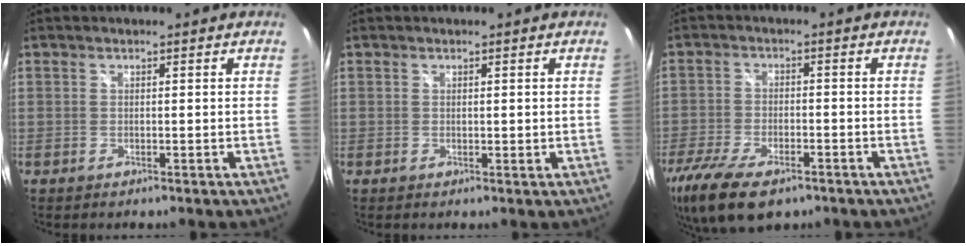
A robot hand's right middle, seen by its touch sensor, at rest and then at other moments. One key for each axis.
{"total": 0.7, "fx": 0.7, "fy": 0.1, "fz": 0.2, "tx": 0.000, "ty": 0.001, "tz": 0.010}
{"total": 15.1, "fx": -9.7, "fy": 6.6, "fz": 9.5, "tx": -0.222, "ty": -0.047, "tz": -0.167}